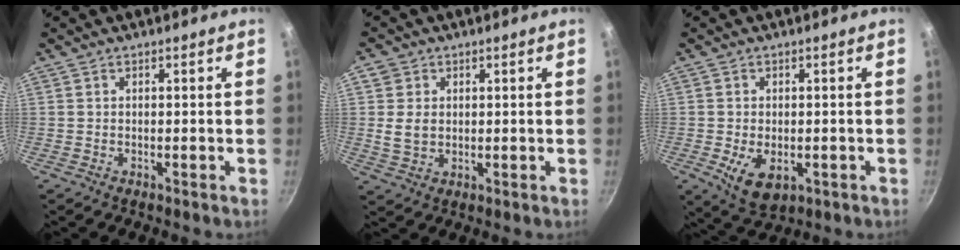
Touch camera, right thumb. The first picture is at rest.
{"total": 5.1, "force": [0.7, 4.2, 2.8], "torque": [-0.038, -0.005, 0.013]}
{"total": 7.1, "force": [-1.6, 4.6, 5.1], "torque": [-0.079, -0.012, -0.015]}